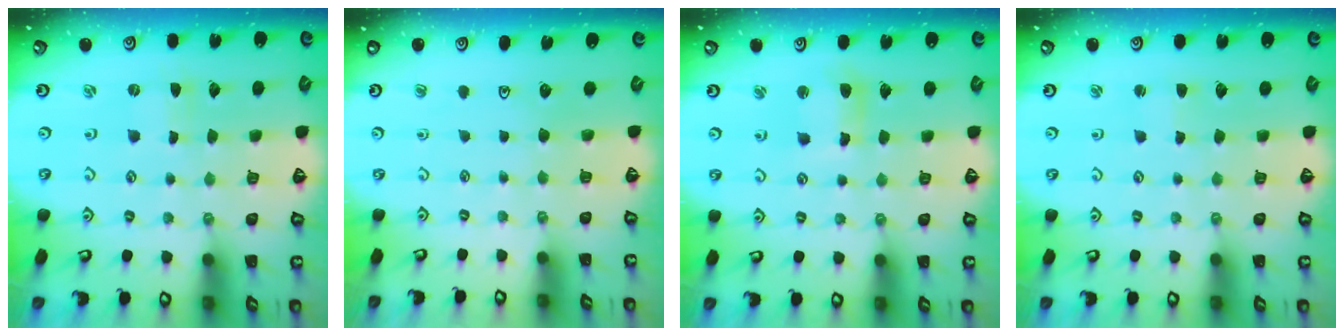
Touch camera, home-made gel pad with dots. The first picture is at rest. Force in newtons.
{"total": 0.0}
{"total": 7.4, "press": 7.3, "slide": 1.2}
{"total": 0.7, "press": 0.7, "slide": 0.1}